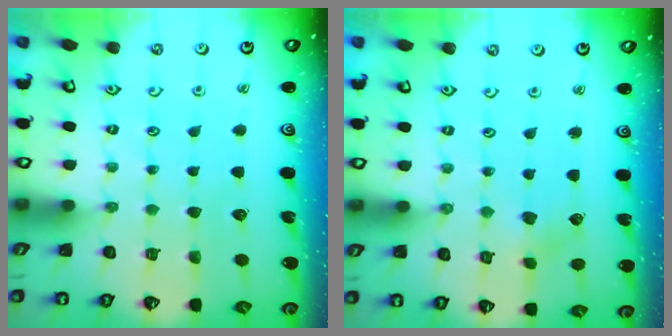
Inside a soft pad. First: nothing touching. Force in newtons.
{"total": 2.7, "press": 2.7, "slide": 0.3}